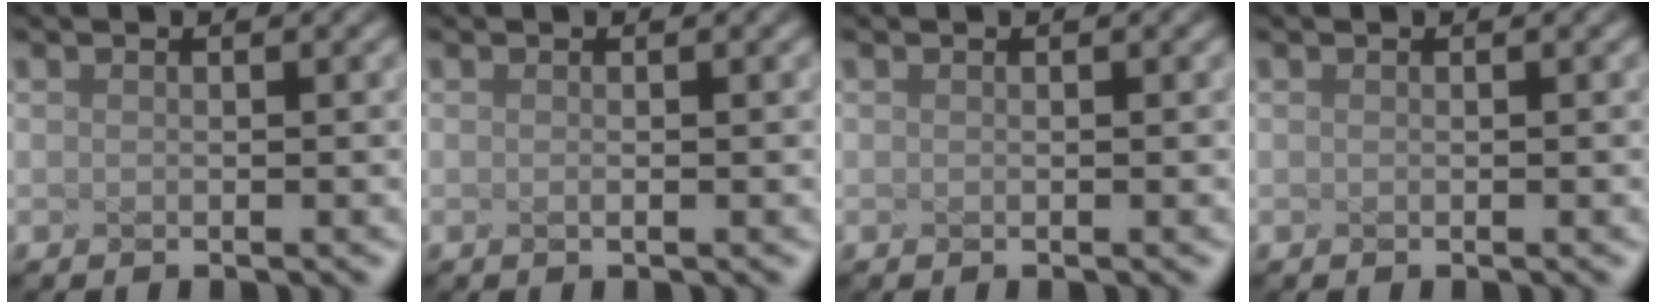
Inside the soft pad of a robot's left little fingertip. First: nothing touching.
{"total": 0.6, "force": [0.0, 0.3, 0.6], "torque": [-0.003, 0.004, -0.012]}
{"total": 0.0}
{"total": 0.0}